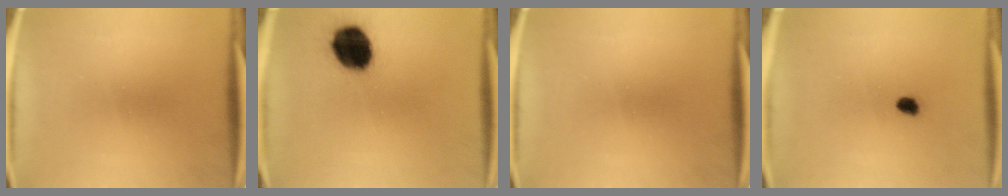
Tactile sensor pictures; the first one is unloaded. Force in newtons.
{"total": 15.8}
{"total": 0.0}
{"total": 3.0}